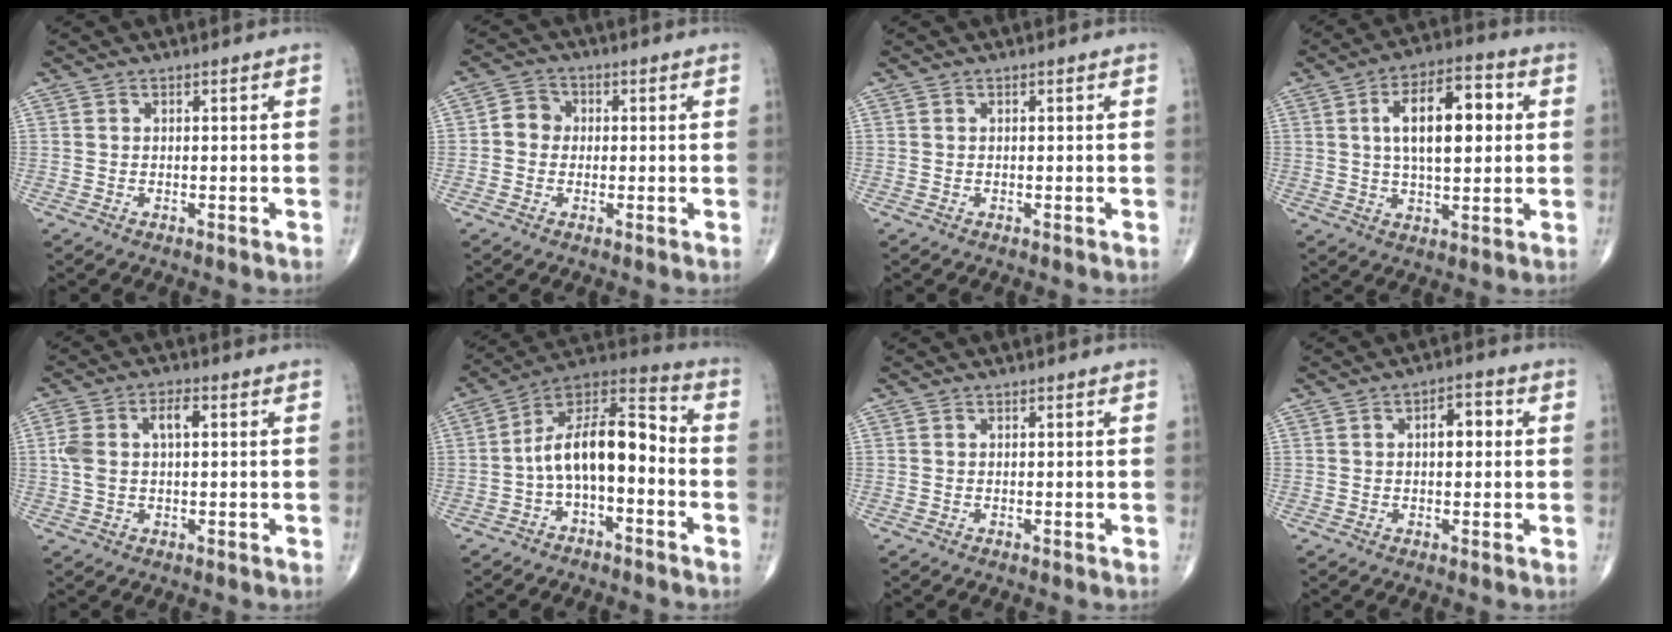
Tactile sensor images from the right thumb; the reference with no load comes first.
{"total": 4.1, "force": [-0.1, 3.7, 1.8], "torque": [-0.013, 0.012, -0.012]}
{"total": 0.0}
{"total": 13.9, "force": [2.5, 6.3, 12.1], "torque": [-0.178, 0.011, 0.038]}
{"total": 6.9, "force": [1.2, 3.5, 5.9], "torque": [-0.133, 0.022, 0.024]}
{"total": 13.7, "force": [-2.6, 6.5, 11.7], "torque": [-0.182, 0.068, -0.055]}
{"total": 0.0}
{"total": 4.6, "force": [0.7, 2.4, 3.8], "torque": [-0.042, 0.012, 0.005]}